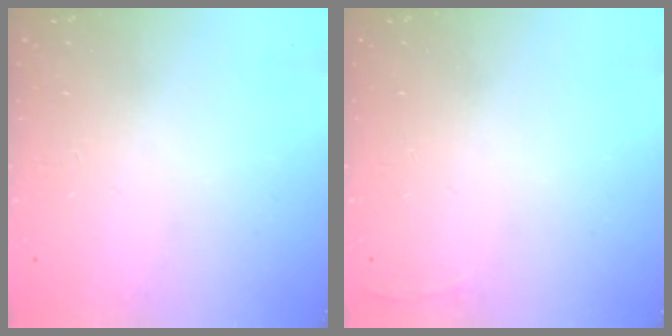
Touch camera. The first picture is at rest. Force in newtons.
{"total": 2.7, "press": 2.6, "slide": 1.0}